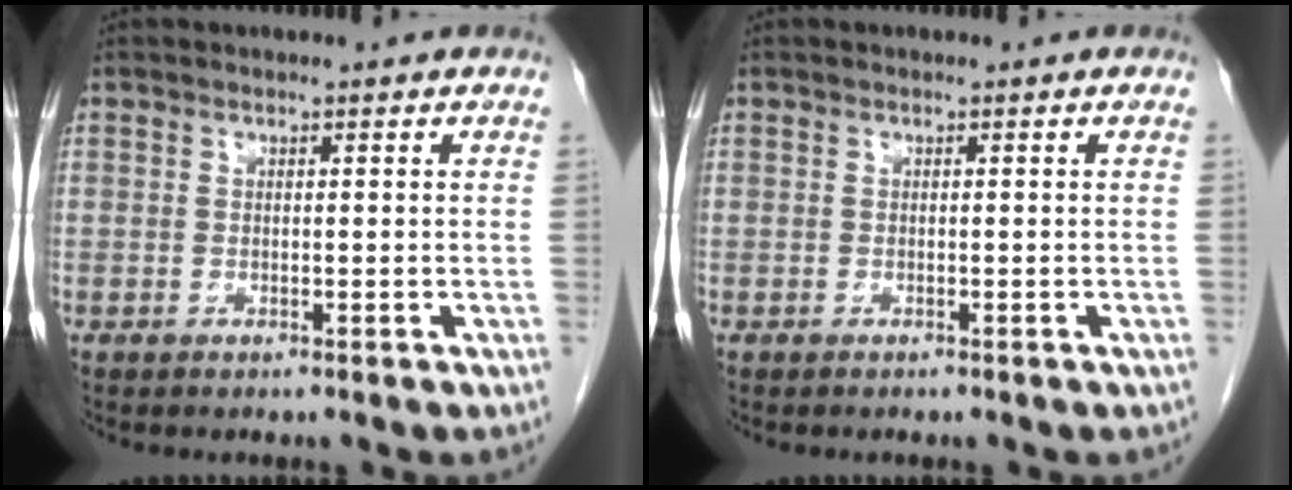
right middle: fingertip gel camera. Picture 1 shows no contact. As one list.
[{"total": 0.5, "force": [-0.4, 0.2, 0.2], "torque": [-0.011, -0.001, -0.004]}]